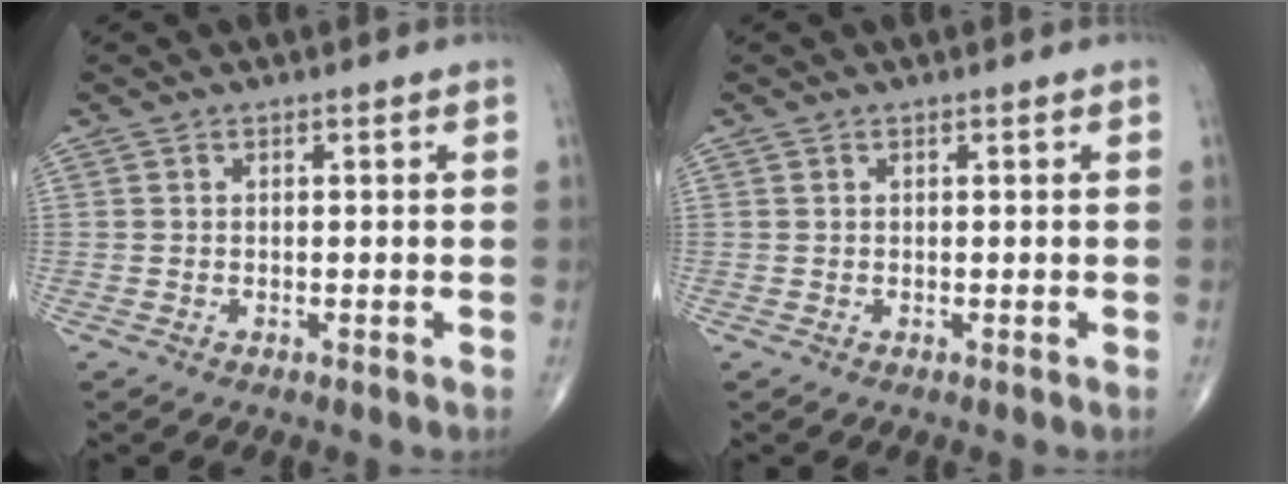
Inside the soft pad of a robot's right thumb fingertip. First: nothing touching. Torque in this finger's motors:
{"motor_torque": [-0.02, -0.07, 0.17, -0.01, 0.02]}